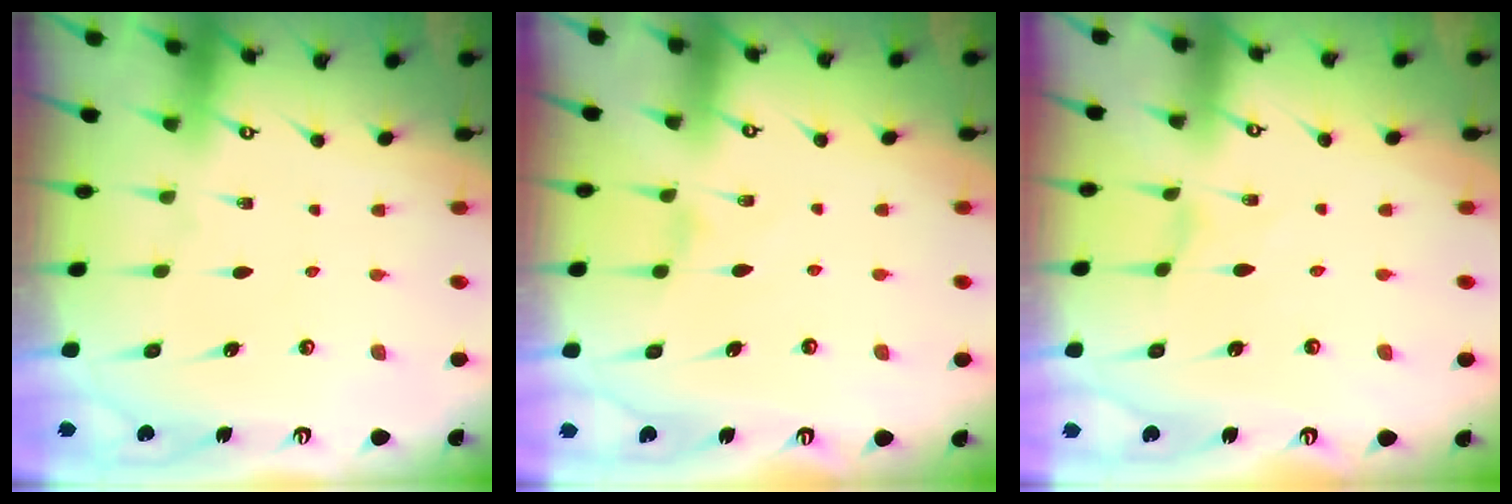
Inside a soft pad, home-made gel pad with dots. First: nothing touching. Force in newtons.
{"total": 1.8, "press": 1.7, "slide": 0.3}
{"total": 0.0}